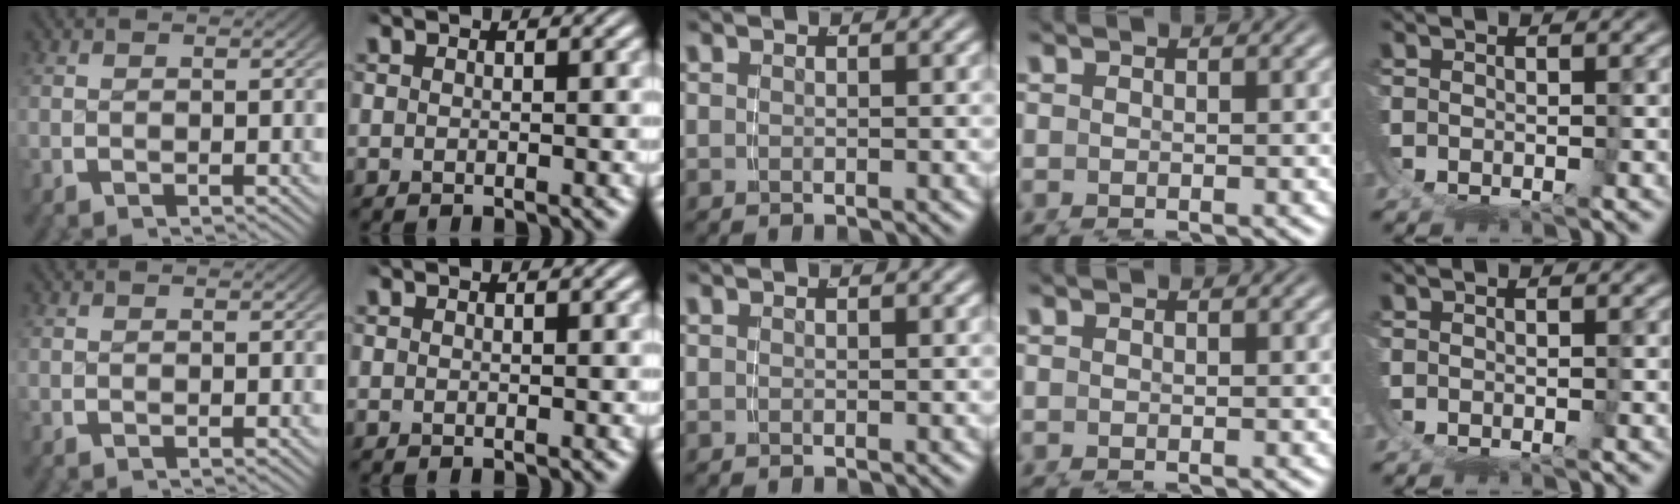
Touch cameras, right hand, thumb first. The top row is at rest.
{}